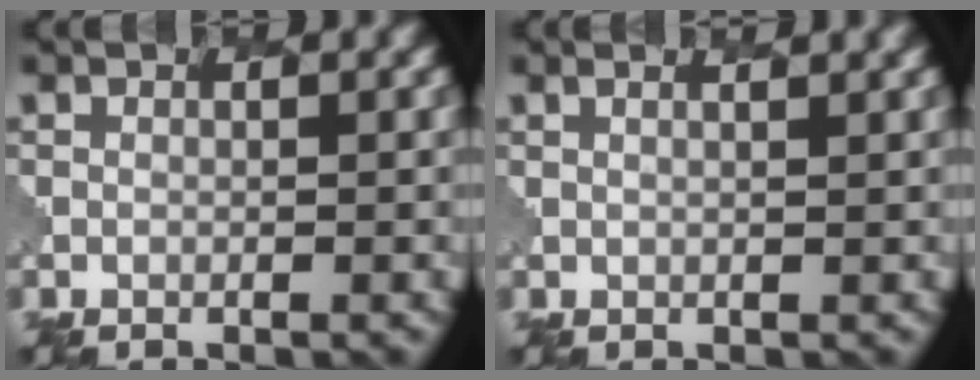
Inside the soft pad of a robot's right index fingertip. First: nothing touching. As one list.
[{"total": 2.3, "force": [1.5, 1.0, 1.5], "torque": [-0.005, 0.005, 0.001]}]